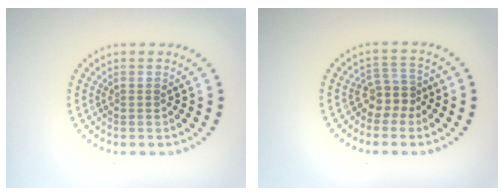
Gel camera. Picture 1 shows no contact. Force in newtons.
{"total": 2.6, "press": 2.0, "slide": 1.7}